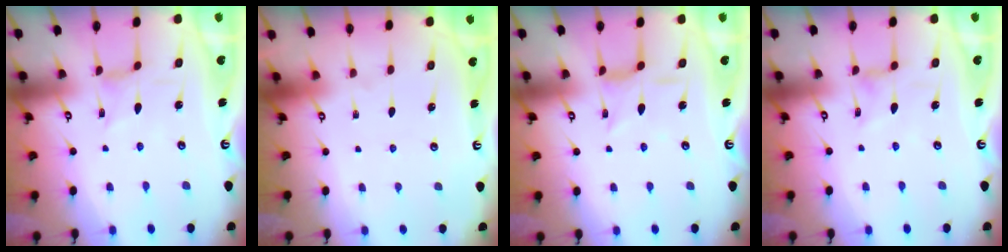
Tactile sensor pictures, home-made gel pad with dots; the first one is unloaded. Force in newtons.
{"total": 0.0}
{"total": 4.1, "press": 4.0, "slide": 0.5}
{"total": 0.0}